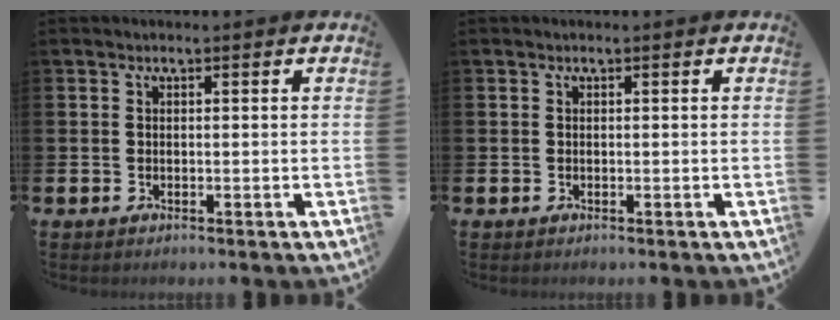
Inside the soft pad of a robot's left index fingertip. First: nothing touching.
{"total": 0.0}